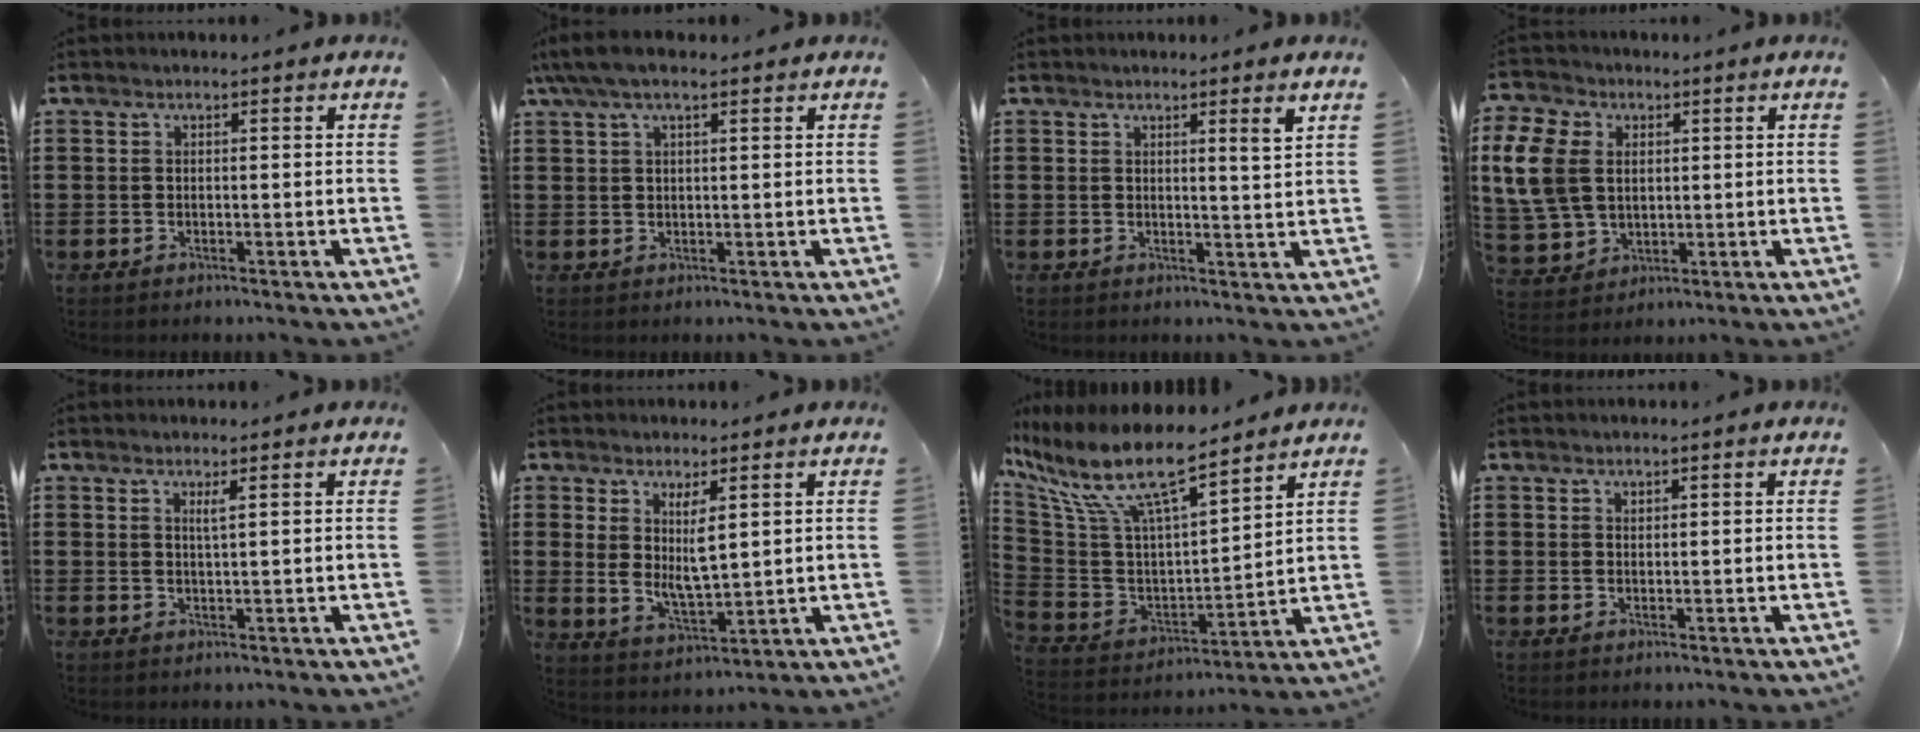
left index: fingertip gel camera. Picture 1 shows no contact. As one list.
[{"total": 4.1, "force": [2.3, 1.4, 3.1], "torque": [-0.064, 0.008, 0.042]}, {"total": 2.8, "force": [1.8, -0.4, 2.0], "torque": [-0.037, -0.007, 0.029]}, {"total": 9.6, "force": [2.1, 7.5, 5.7], "torque": [-0.166, 0.013, 0.038]}, {"total": 1.6, "force": [0.9, 0.0, 1.4], "torque": [-0.030, -0.001, 0.015]}, {"total": 5.9, "force": [2.3, 2.2, 4.9], "torque": [-0.091, -0.007, 0.041]}, {"total": 12.6, "force": [8.7, 3.0, 8.6], "torque": [-0.208, -0.057, 0.144]}, {"total": 0.7, "force": [0.6, 0.3, 0.1], "torque": [-0.003, 0.001, 0.012]}]